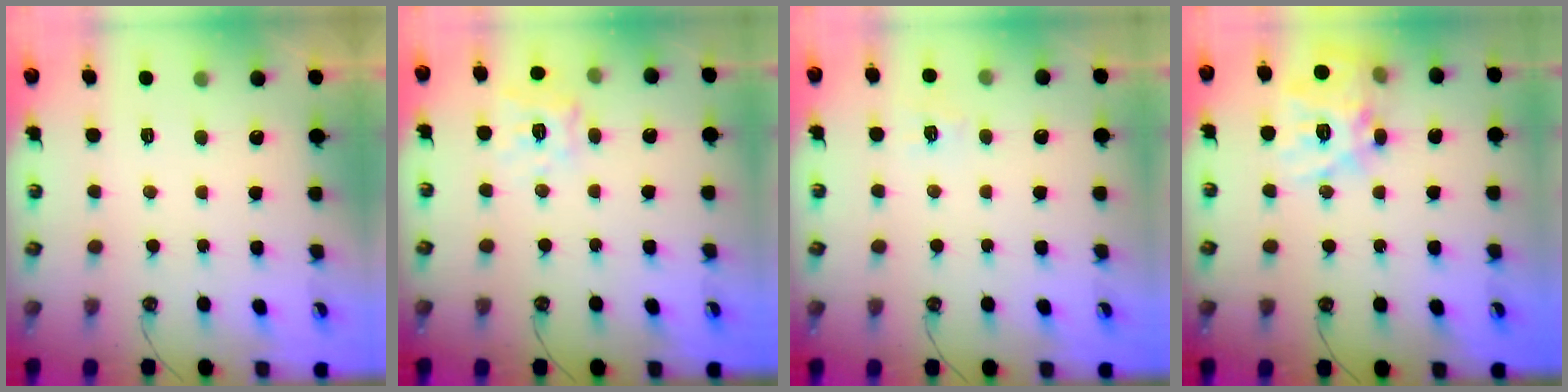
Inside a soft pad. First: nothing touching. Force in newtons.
{"total": 12.1, "press": 11.9, "slide": 1.6}
{"total": 5.8, "press": 5.8, "slide": 0.6}
{"total": 17.9, "press": 17.8, "slide": 2.3}